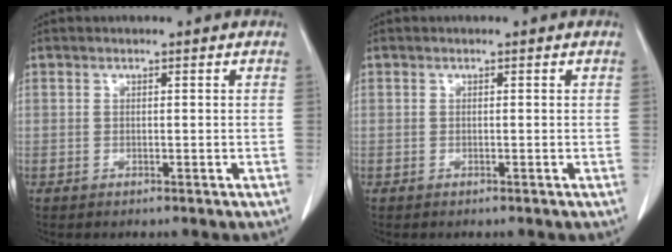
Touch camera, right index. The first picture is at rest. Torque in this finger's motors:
{"motor_torque": [-0.06, 0.04, 0.00, 0.00]}